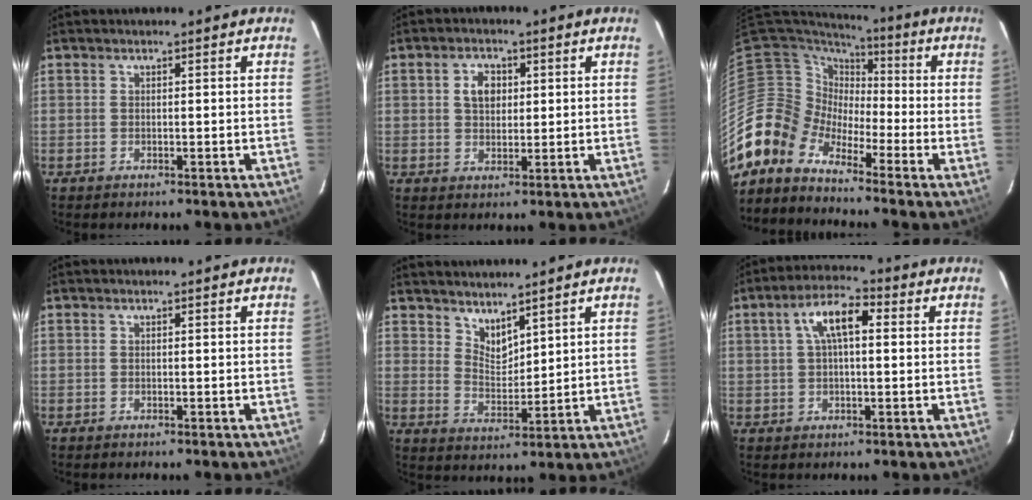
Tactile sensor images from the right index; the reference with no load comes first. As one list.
[{"total": 4.4, "force": [1.2, 3.2, 2.8], "torque": [-0.044, 0.011, 0.024]}, {"total": 7.5, "force": [-6.2, 4.2, -0.4], "torque": [0.004, 0.030, -0.148]}, {"total": 0.0}, {"total": 5.0, "force": [4.3, 1.7, 1.7], "torque": [-0.024, -0.007, 0.083]}, {"total": 7.9, "force": [1.9, 3.2, 6.9], "torque": [-0.130, 0.023, 0.033]}]